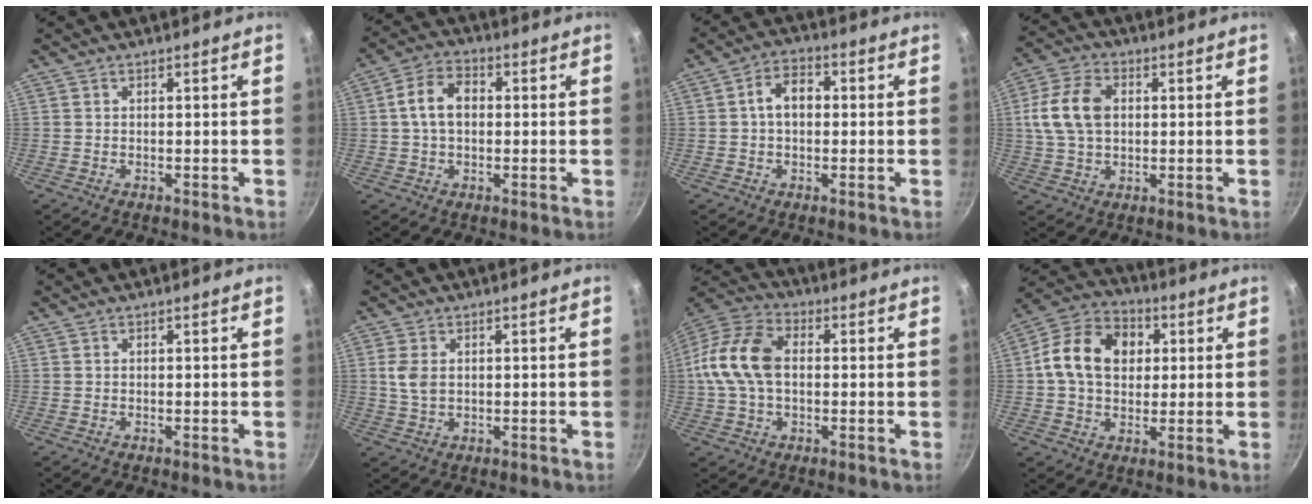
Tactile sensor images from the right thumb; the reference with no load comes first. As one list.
[{"total": 7.9, "force": [0.6, 5.4, 5.7], "torque": [-0.090, 0.022, 0.001]}, {"total": 6.4, "force": [0.4, 4.3, 4.6], "torque": [-0.058, 0.019, -0.002]}, {"total": 11.5, "force": [1.7, 7.8, 8.2], "torque": [-0.147, 0.016, 0.024]}, {"total": 0.0}, {"total": 4.2, "force": [0.8, 2.7, 3.1], "torque": [-0.063, -0.002, 0.016]}, {"total": 14.4, "force": [0.6, 9.4, 10.9], "torque": [-0.203, 0.033, -0.005]}, {"total": 14.9, "force": [2.4, 11.2, 9.5], "torque": [-0.141, 0.019, 0.025]}]